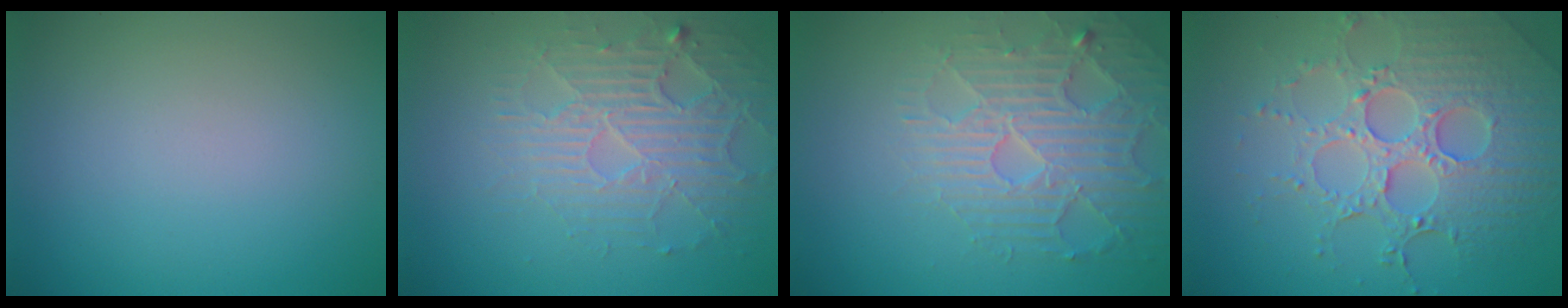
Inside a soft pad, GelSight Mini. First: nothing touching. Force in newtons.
{"total": 4.0, "press": 3.6, "slide": 1.7}
{"total": 4.4, "press": 4.3, "slide": 0.8}
{"total": 6.6, "press": 5.3, "slide": 4.1}